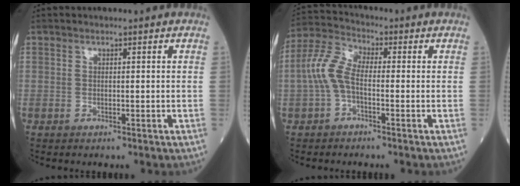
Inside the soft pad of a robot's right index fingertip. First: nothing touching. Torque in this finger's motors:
{"motor_torque": [0.79, -0.04, 0.39, 0.11]}